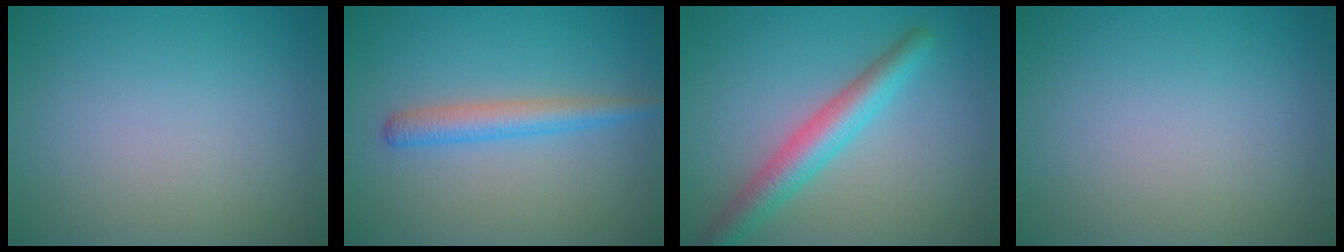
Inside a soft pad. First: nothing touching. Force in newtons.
{"total": 2.6, "press": 2.6, "slide": 0.1}
{"total": 4.2, "press": 4.2, "slide": 0.2}
{"total": 0.0}